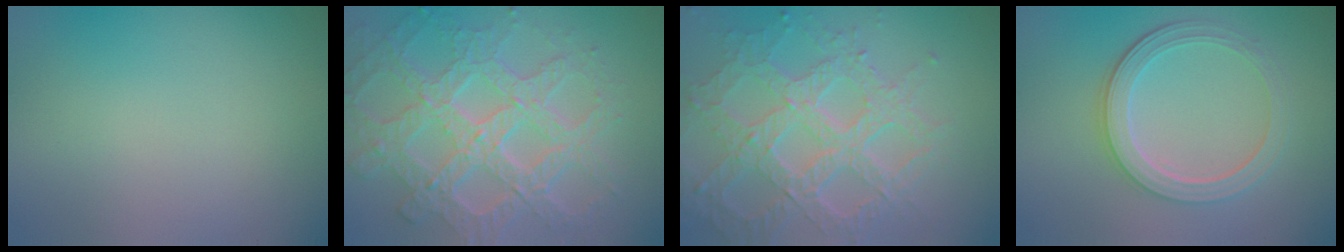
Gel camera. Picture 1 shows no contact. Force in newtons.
{"total": 7.8, "press": 6.2, "slide": 4.8}
{"total": 7.4, "press": 5.4, "slide": 5.0}
{"total": 4.2, "press": 3.5, "slide": 2.3}